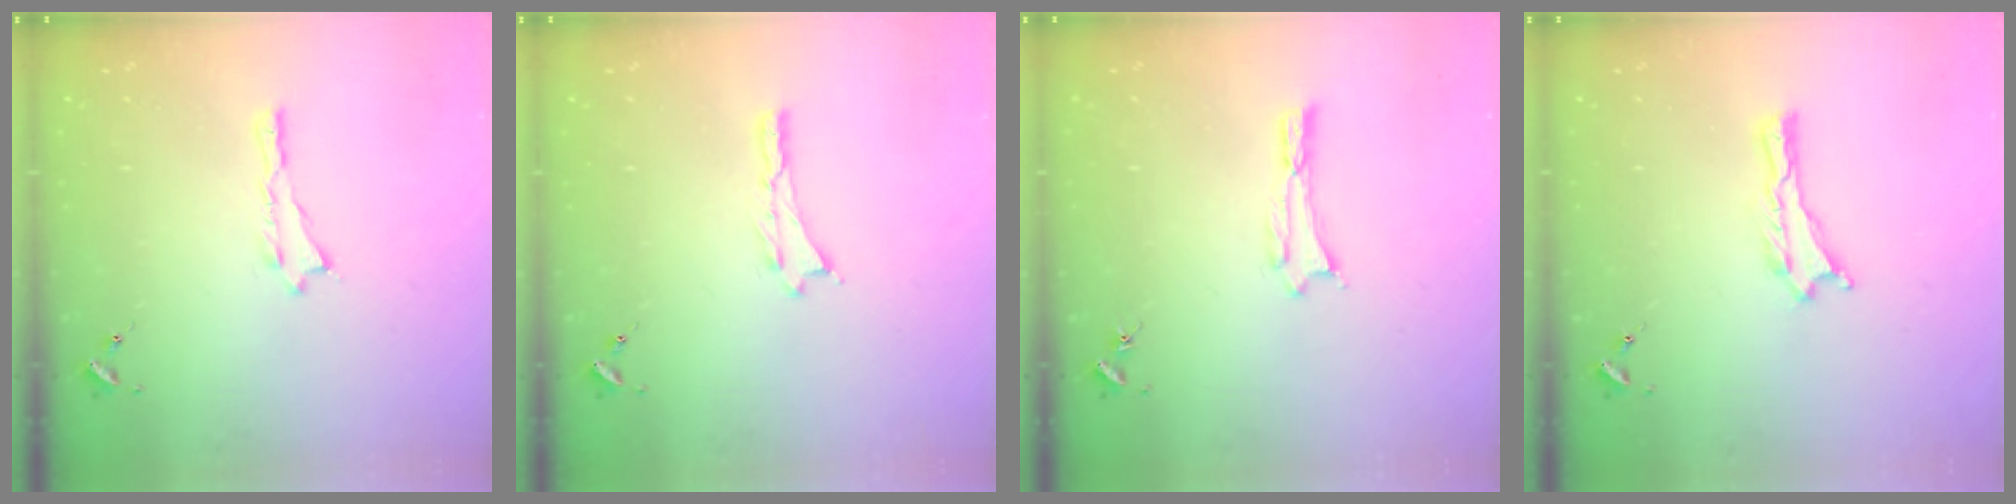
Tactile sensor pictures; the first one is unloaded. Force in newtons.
{"total": 0.0}
{"total": 0.0}
{"total": 0.0}